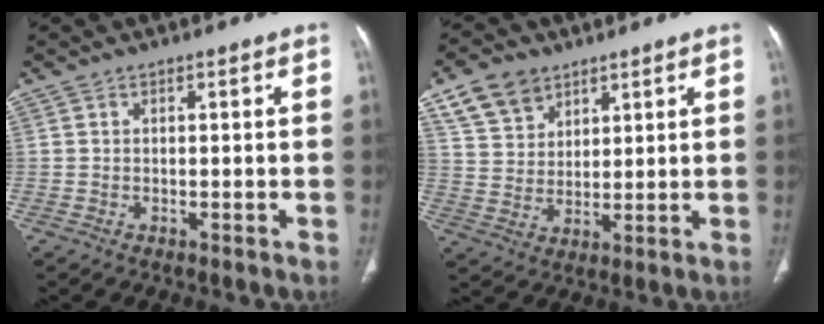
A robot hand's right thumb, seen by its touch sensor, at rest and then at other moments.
{"total": 8.9, "force": [5.6, 6.0, 3.4], "torque": [-0.044, -0.020, 0.111]}